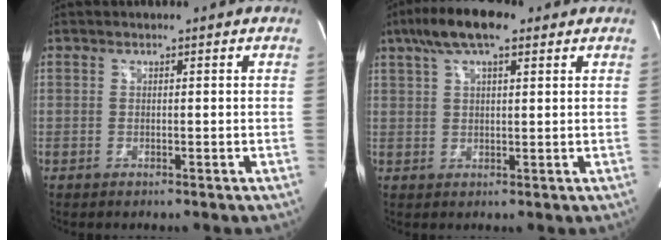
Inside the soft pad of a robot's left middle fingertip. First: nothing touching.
{"total": 8.8, "force": [5.5, 2.4, 6.4], "torque": [-0.127, 0.026, 0.093]}